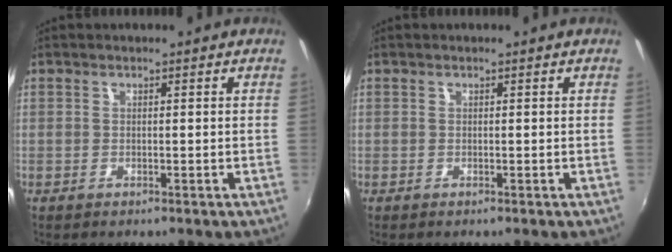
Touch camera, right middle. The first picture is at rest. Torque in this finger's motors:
{"motor_torque": [0.01, -0.06, 0.01, 0.00]}